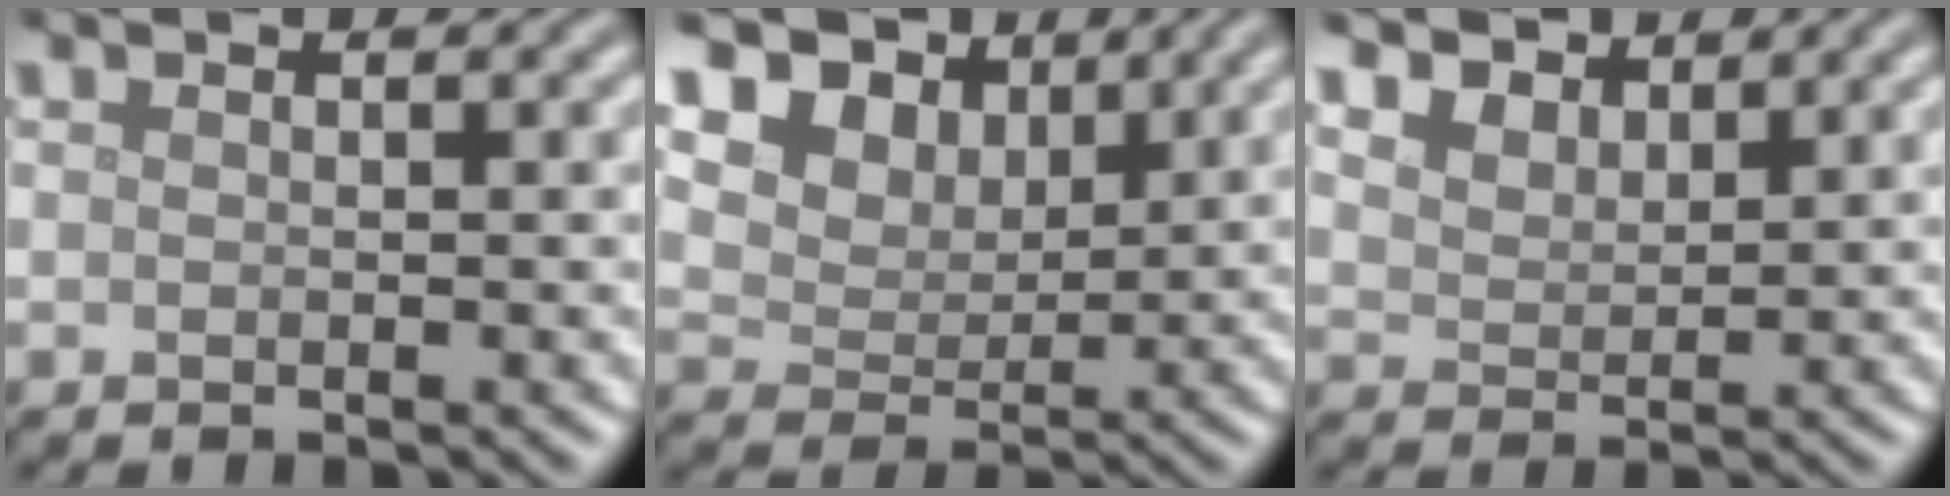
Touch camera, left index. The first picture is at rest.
{"total": 10.3, "force": [6.4, 6.5, 4.9], "torque": [-0.108, 0.005, 0.109]}
{"total": 5.2, "force": [4.3, 2.3, 1.7], "torque": [-0.063, -0.001, 0.078]}